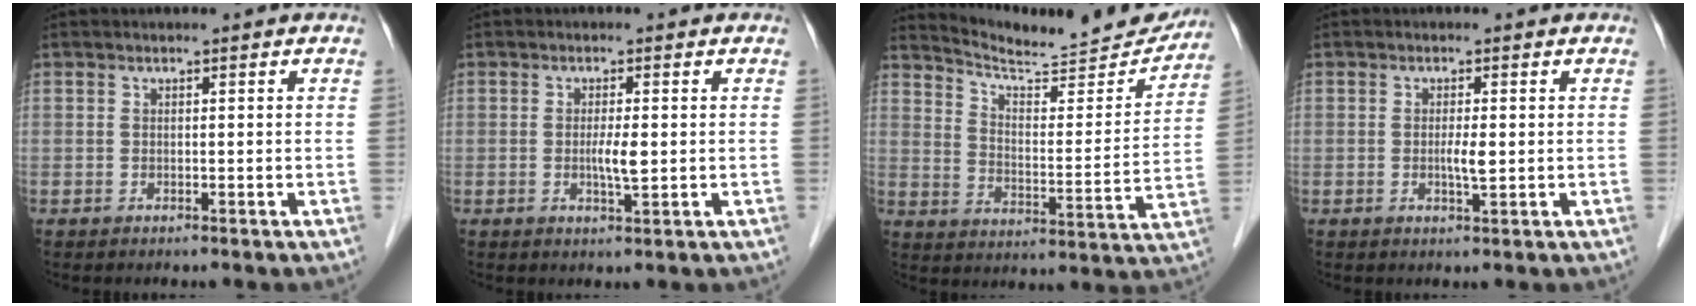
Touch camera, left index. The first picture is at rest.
{"total": 2.8, "force": [-0.1, 0.4, 2.7], "torque": [-0.053, -0.003, -0.001]}
{"total": 17.8, "force": [17.2, 2.1, 4.1], "torque": [-0.063, -0.044, 0.236]}
{"total": 2.1, "force": [0.0, 0.3, 2.1], "torque": [-0.041, -0.002, 0.000]}